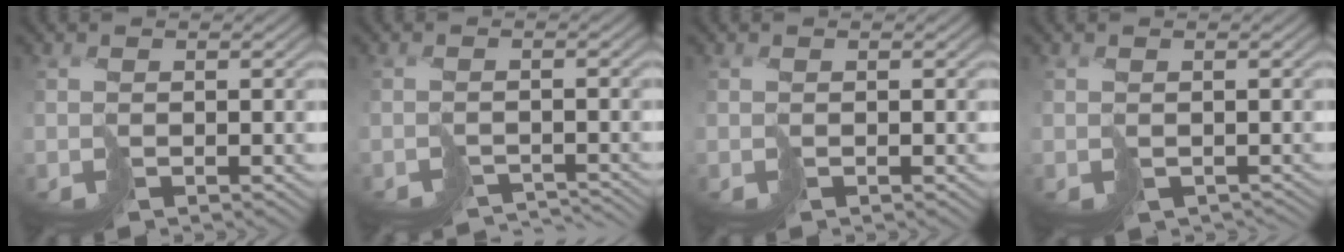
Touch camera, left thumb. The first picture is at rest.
{"total": 4.5, "force": [-4.4, 0.7, 0.7], "torque": [-0.008, -0.009, -0.065]}
{"total": 0.0}
{"total": 1.8, "force": [-0.9, 1.4, 0.7], "torque": [-0.009, -0.010, -0.009]}